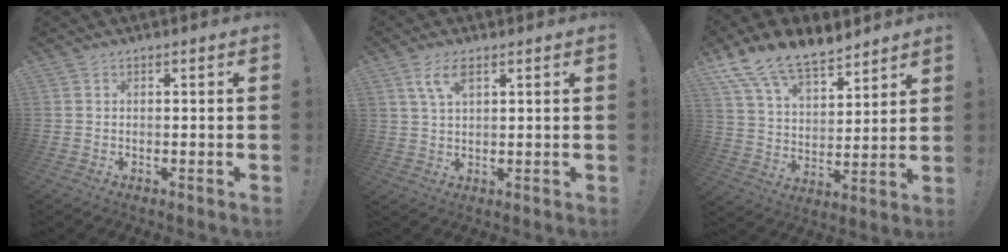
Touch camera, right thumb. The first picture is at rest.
{"total": 5.8, "force": [3.0, 2.3, 4.4], "torque": [-0.076, -0.007, 0.054]}
{"total": 15.0, "force": [11.6, 6.7, 6.6], "torque": [-0.130, -0.082, 0.217]}